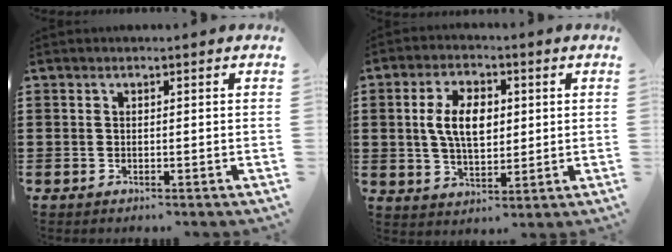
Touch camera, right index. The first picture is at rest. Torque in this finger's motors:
{"motor_torque": [0.62, -0.22, 0.42, 0.12]}